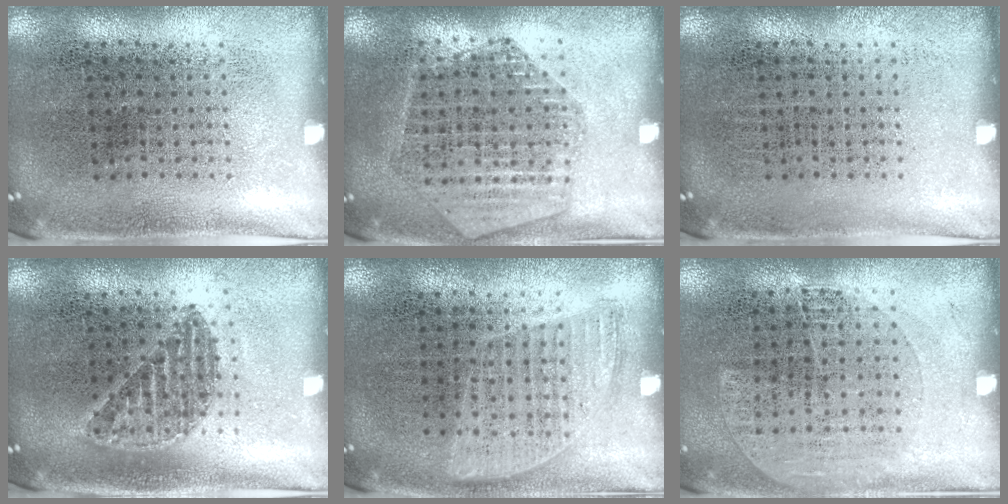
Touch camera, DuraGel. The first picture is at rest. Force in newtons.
{"total": 1.7, "press": 1.6, "slide": 0.3}
{"total": 0.0}
{"total": 1.1, "press": 1.0, "slide": 0.4}
{"total": 0.9, "press": 0.8, "slide": 0.4}
{"total": 1.1, "press": 0.9, "slide": 0.6}